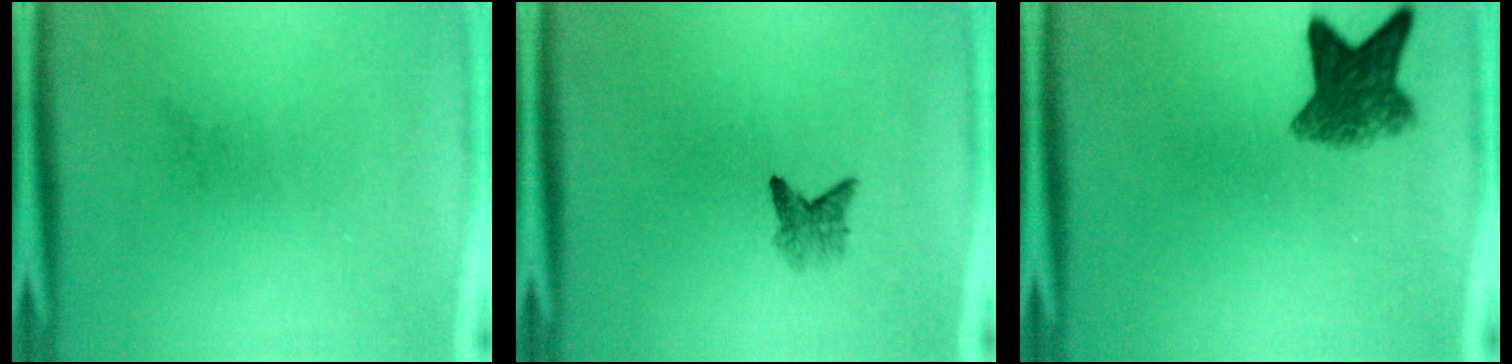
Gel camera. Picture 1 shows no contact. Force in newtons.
{"total": 2.0}
{"total": 6.5}